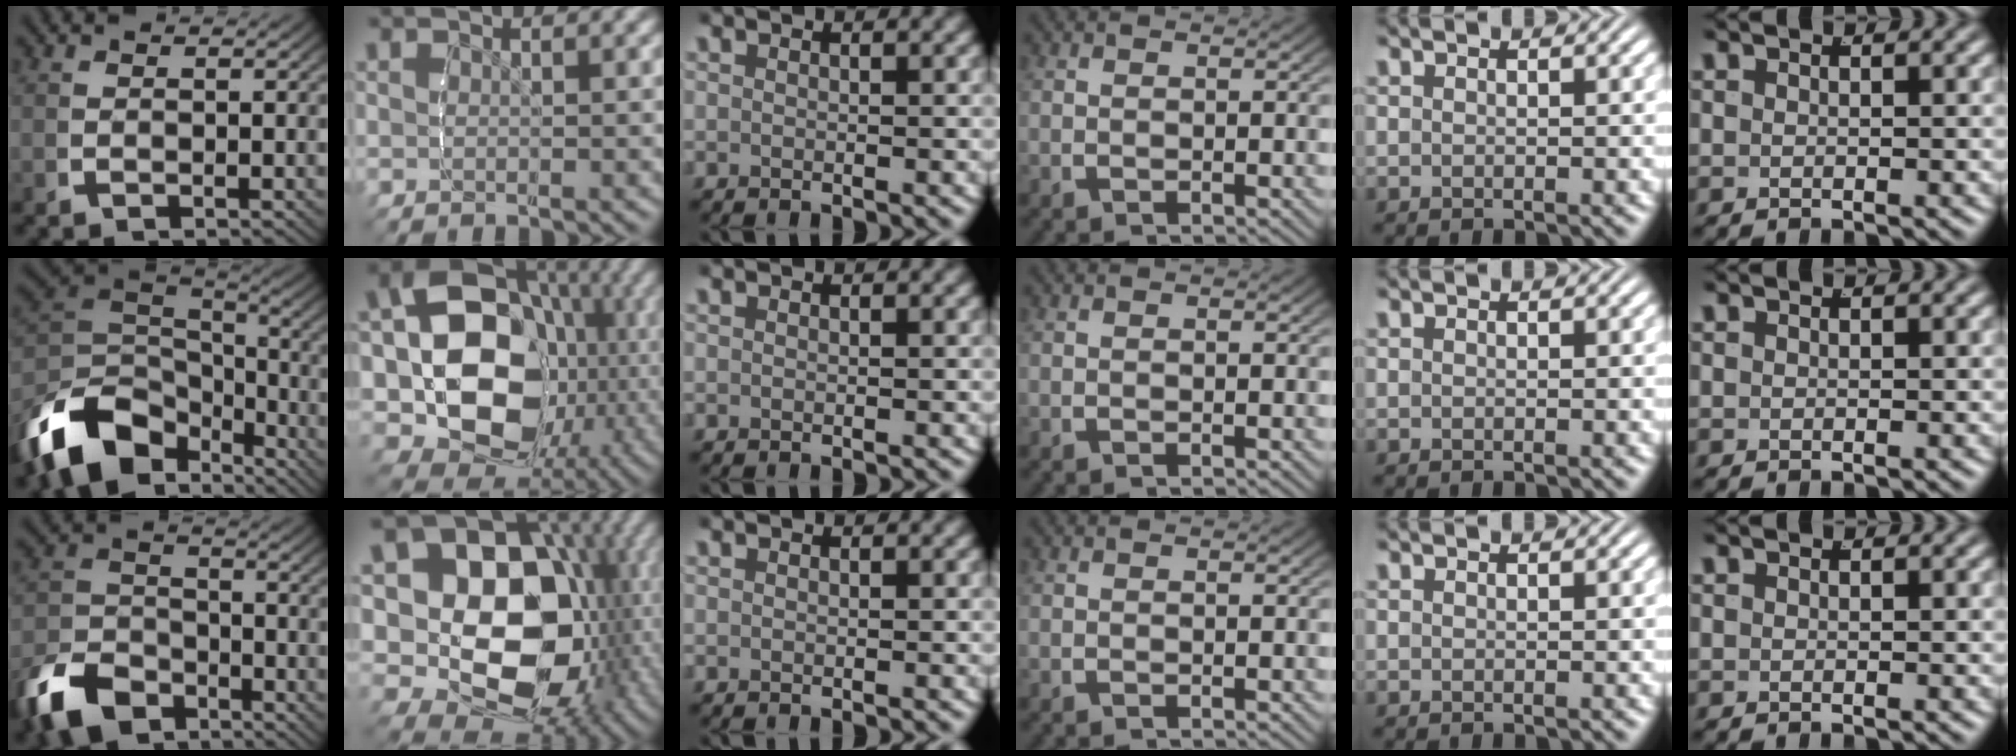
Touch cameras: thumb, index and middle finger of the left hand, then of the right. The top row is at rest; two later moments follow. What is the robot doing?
{"motion": "grasp_and_lifting", "object": "scissors"}